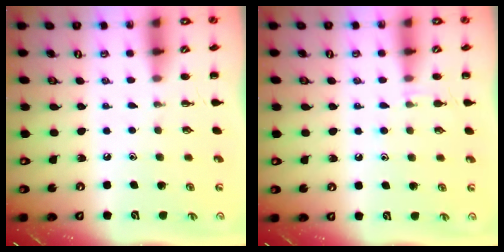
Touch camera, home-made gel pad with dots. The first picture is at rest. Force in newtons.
{"total": 6.2, "press": 5.9, "slide": 2.0}